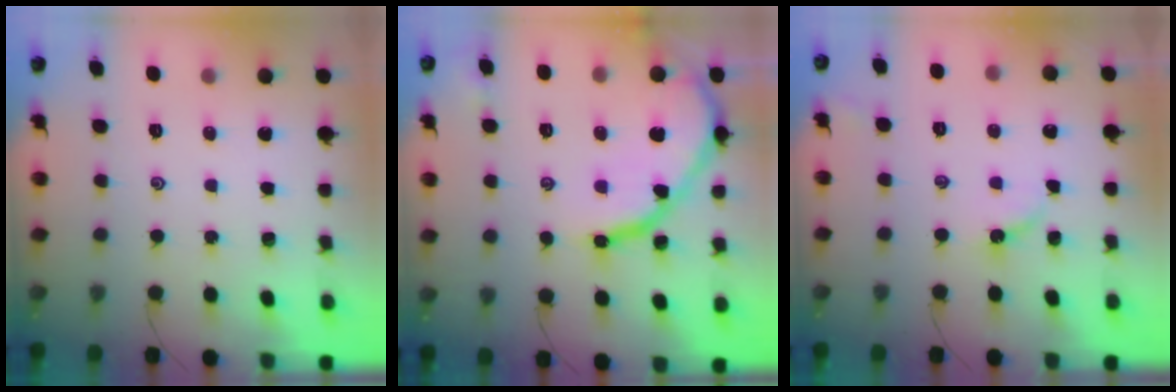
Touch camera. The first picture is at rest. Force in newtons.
{"total": 15.6, "press": 15.5, "slide": 1.3}
{"total": 3.8, "press": 3.8, "slide": 0.5}